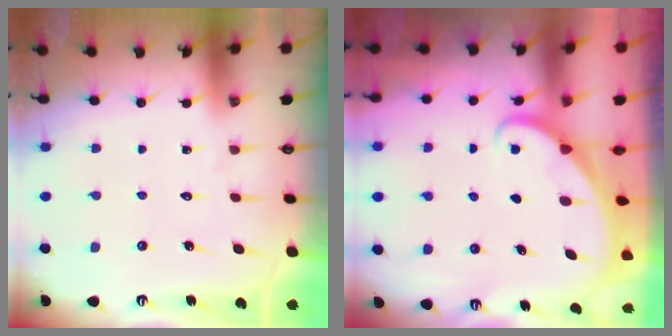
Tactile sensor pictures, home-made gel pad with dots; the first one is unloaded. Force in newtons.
{"total": 1.9, "press": 1.9, "slide": 0.1}